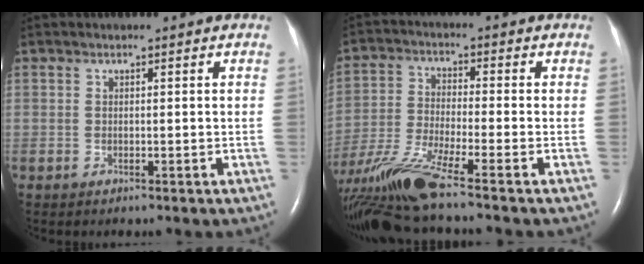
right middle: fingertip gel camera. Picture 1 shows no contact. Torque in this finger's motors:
{"motor_torque": [1.10, -1.04, 0.19, 0.07]}